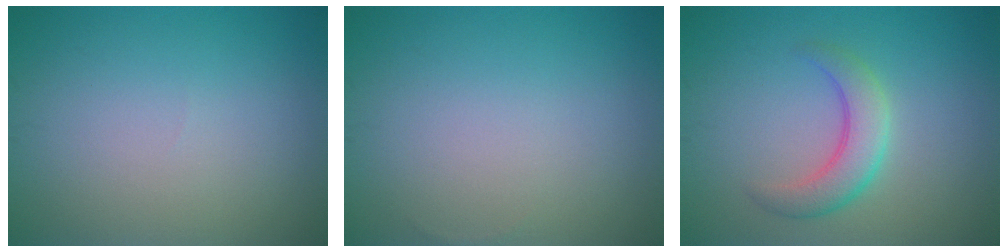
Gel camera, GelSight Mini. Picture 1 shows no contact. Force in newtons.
{"total": 0.0}
{"total": 3.7, "press": 3.7, "slide": 0.1}